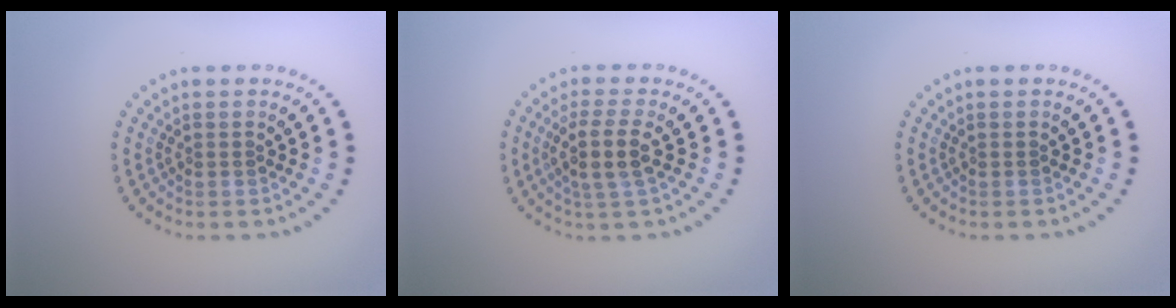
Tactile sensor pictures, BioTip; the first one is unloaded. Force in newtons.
{"total": 3.2, "press": 2.6, "slide": 1.8}
{"total": 0.0}